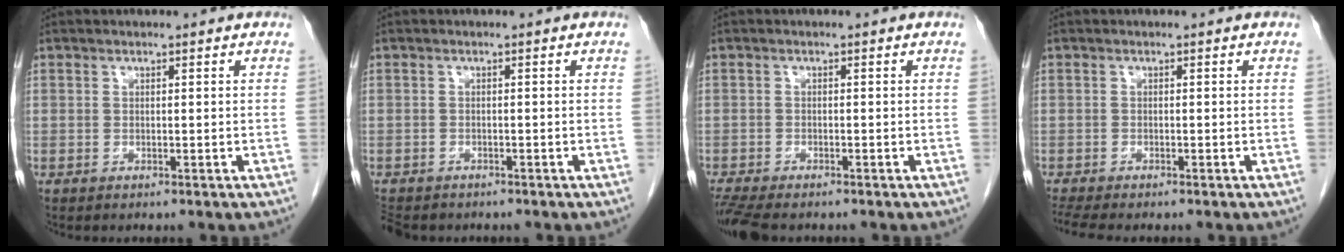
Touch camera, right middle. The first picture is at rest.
{"total": 5.6, "force": [-4.6, 2.5, 1.9], "torque": [-0.035, -0.005, -0.067]}
{"total": 6.5, "force": [-5.4, 1.6, 3.2], "torque": [-0.058, -0.012, -0.090]}
{"total": 4.0, "force": [-3.5, 0.2, 1.9], "torque": [-0.039, -0.013, -0.058]}